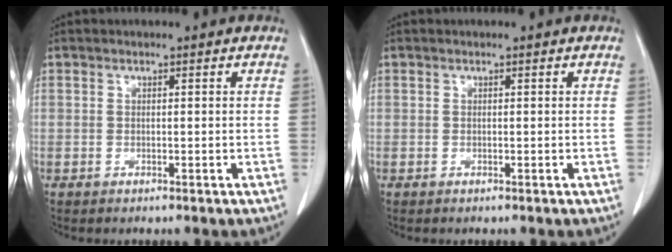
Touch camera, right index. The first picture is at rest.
{"total": 0.0}